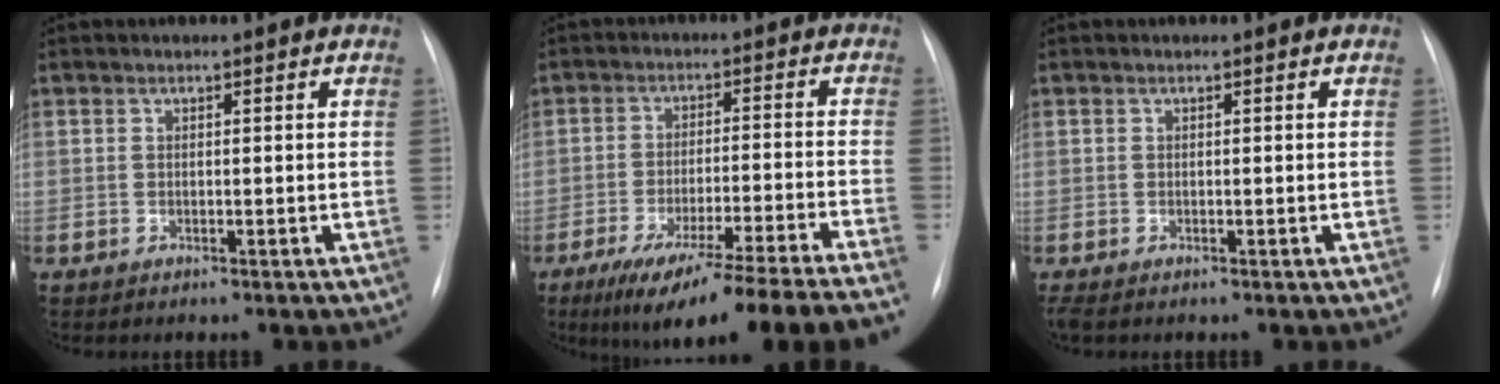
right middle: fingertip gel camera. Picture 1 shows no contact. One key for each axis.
{"total": 19.4, "fx": -15.0, "fy": -1.3, "fz": 12.1, "tx": -0.133, "ty": -0.033, "tz": -0.228}
{"total": 1.2, "fx": -0.9, "fy": 0.3, "fz": 0.6, "tx": -0.006, "ty": -0.003, "tz": -0.014}